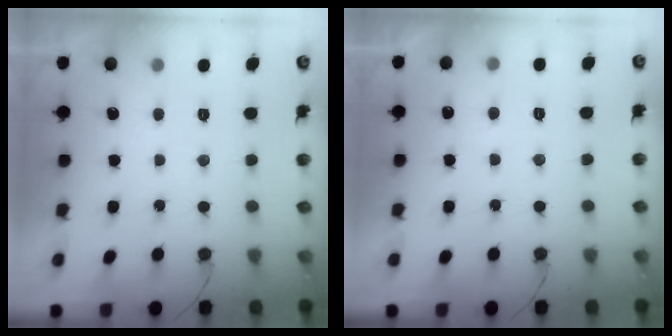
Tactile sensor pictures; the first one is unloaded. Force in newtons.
{"total": 4.1, "press": 4.1, "slide": 0.4}